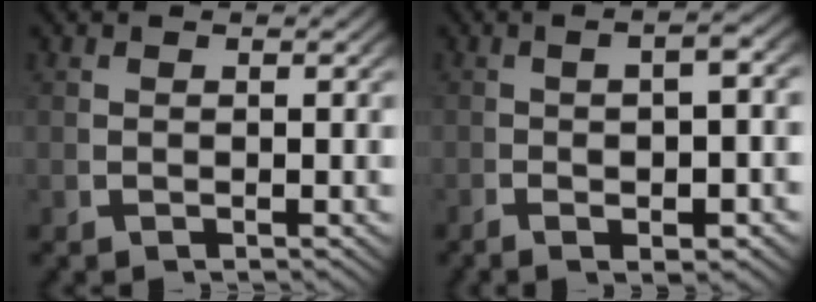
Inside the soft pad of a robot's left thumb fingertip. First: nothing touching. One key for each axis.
{"total": 4.8, "fx": -0.6, "fy": 1.3, "fz": 4.6, "tx": -0.073, "ty": 0.007, "tz": -0.010}